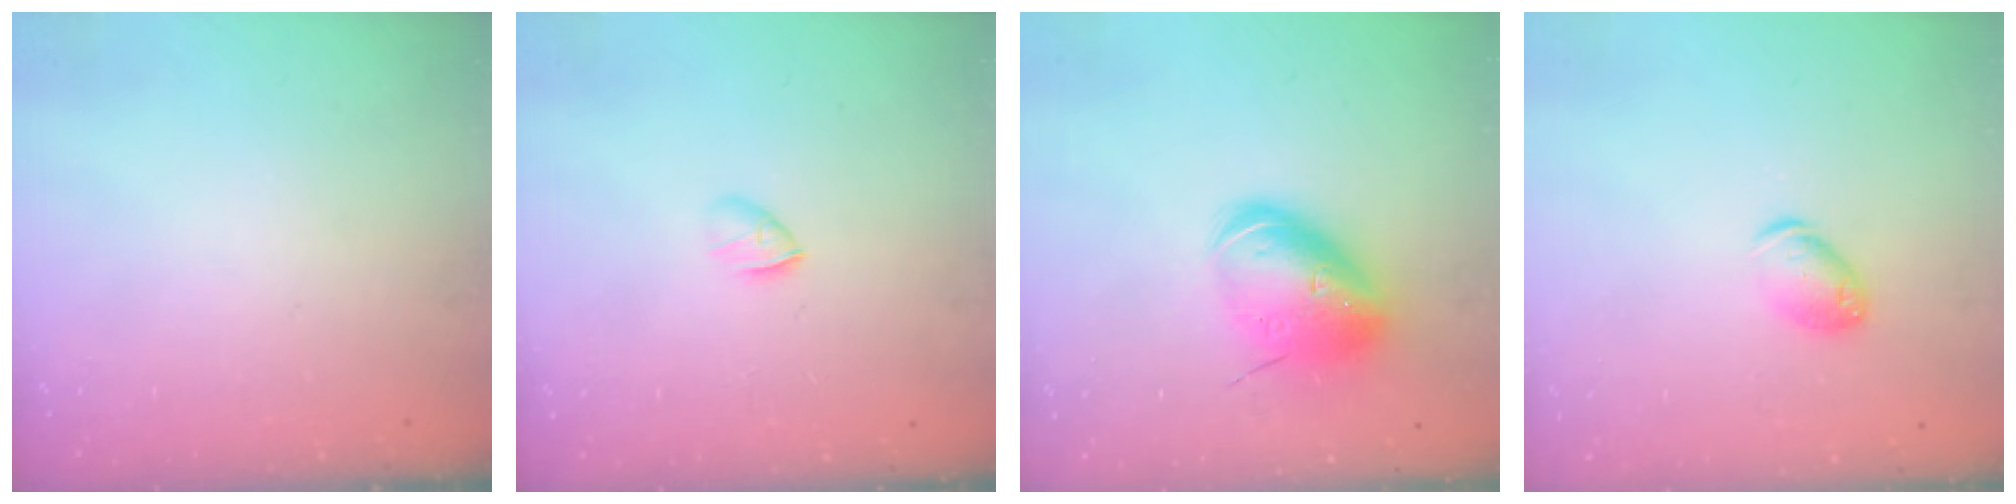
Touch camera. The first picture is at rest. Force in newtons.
{"total": 2.6, "press": 2.5, "slide": 0.8}
{"total": 15.6, "press": 15.4, "slide": 2.6}
{"total": 7.9, "press": 7.8, "slide": 1.1}